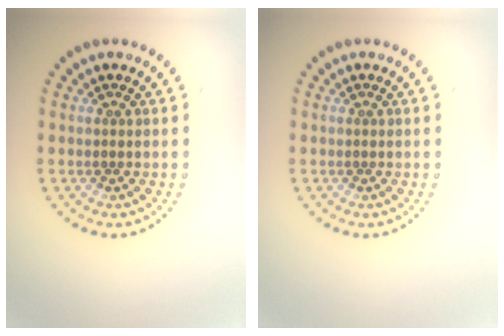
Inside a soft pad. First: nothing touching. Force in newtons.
{"total": 0.0}